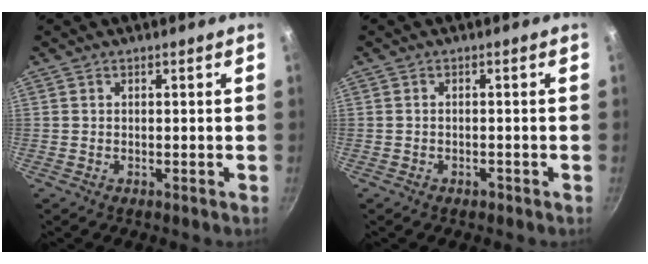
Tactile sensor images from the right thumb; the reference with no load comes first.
{"total": 1.0, "force": [-0.7, 0.5, 0.4], "torque": [-0.007, 0.008, -0.008]}